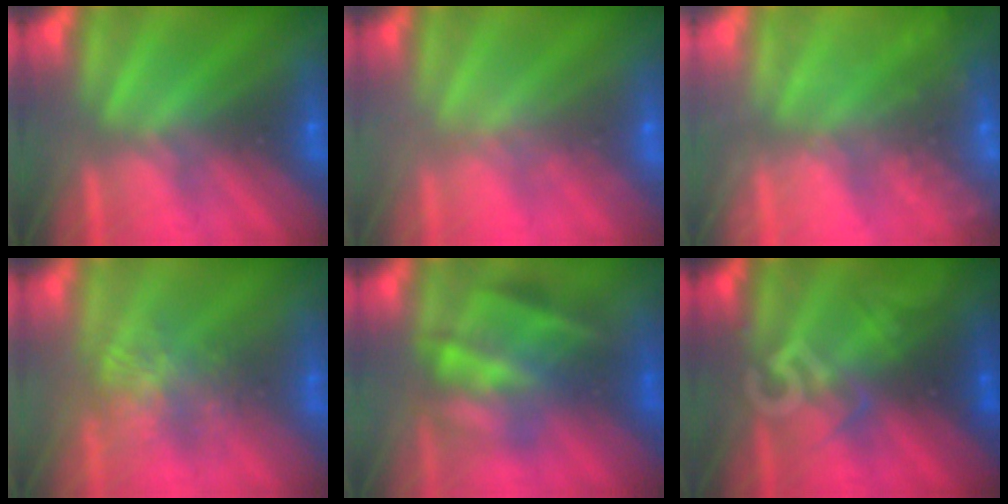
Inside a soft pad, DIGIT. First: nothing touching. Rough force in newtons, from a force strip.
{"total": 1.7}
{"total": 2.4}
{"total": 3.9}
{"total": 4.8}
{"total": 2.9}